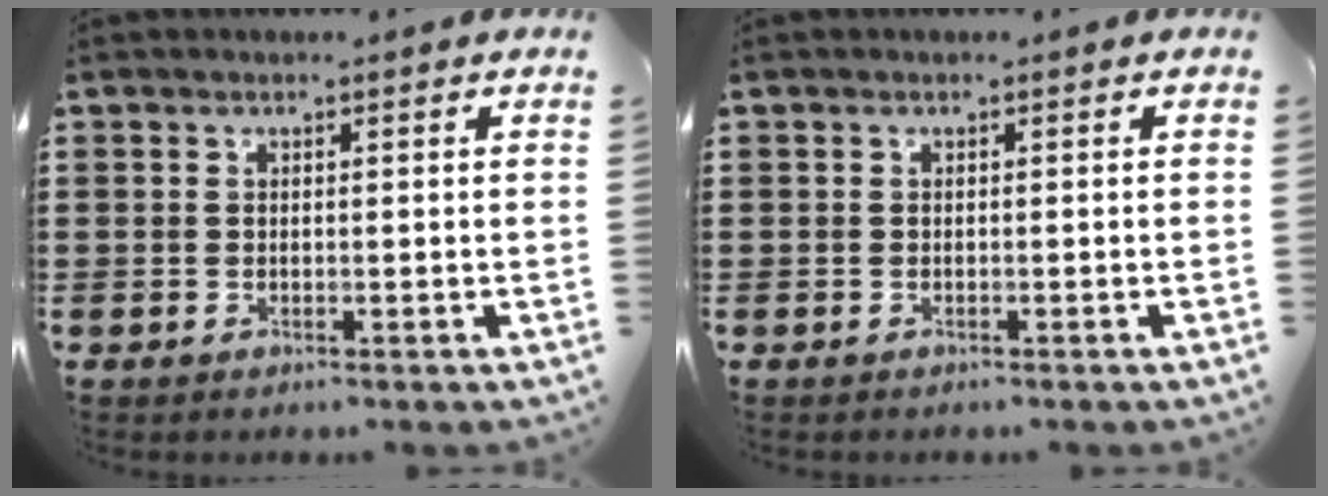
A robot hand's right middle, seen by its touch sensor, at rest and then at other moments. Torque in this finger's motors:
{"motor_torque": [-0.23, 0.43, 0.13, 0.02]}